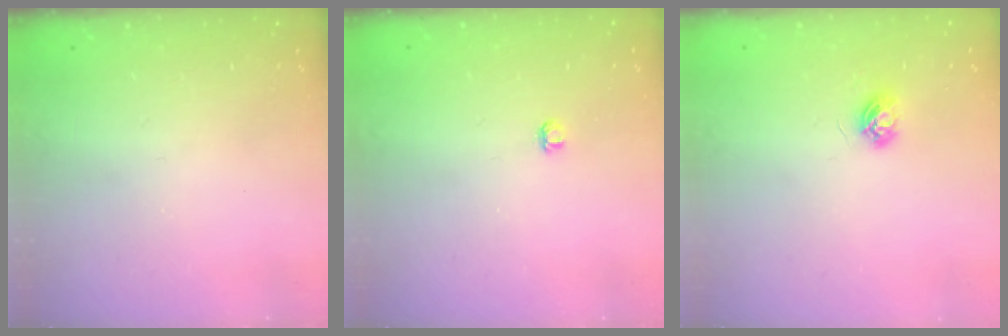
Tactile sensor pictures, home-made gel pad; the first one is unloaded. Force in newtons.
{"total": 2.8, "press": 2.8, "slide": 0.3}
{"total": 4.2, "press": 4.2, "slide": 0.4}